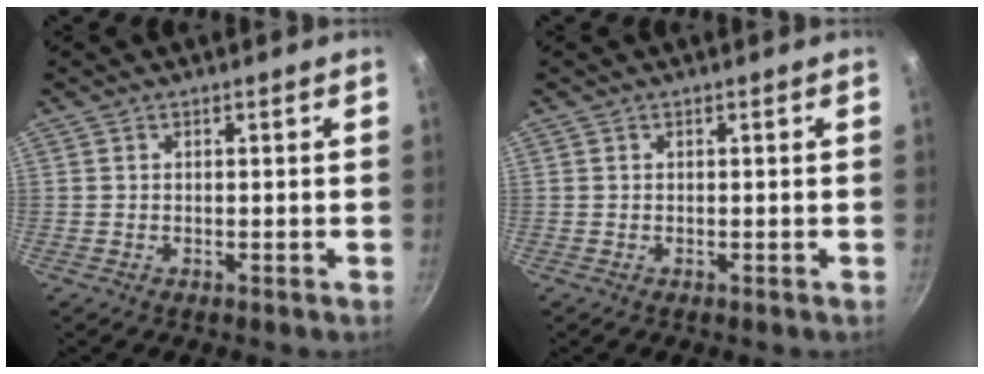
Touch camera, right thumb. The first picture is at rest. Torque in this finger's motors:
{"motor_torque": [-0.07, 0.07, 0.01, 0.01, 0.00]}